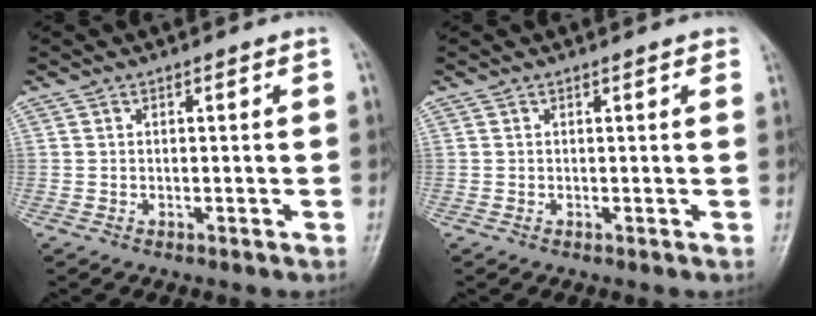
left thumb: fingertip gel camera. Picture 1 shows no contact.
{"total": 1.4, "force": [0.9, 0.4, 0.9], "torque": [-0.005, 0.003, 0.007]}